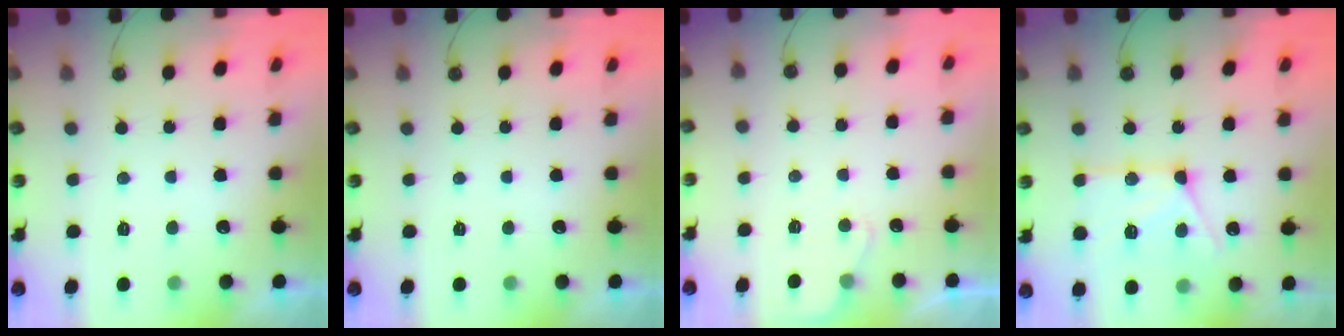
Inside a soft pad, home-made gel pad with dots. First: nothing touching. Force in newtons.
{"total": 0.0}
{"total": 3.2, "press": 3.2, "slide": 0.5}
{"total": 15.6, "press": 15.5, "slide": 1.8}